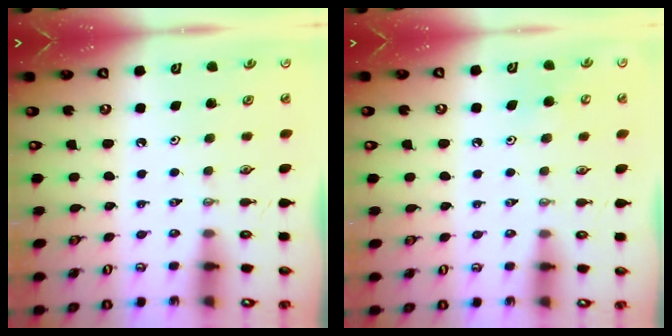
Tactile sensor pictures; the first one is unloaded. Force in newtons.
{"total": 5.3, "press": 5.3, "slide": 0.4}